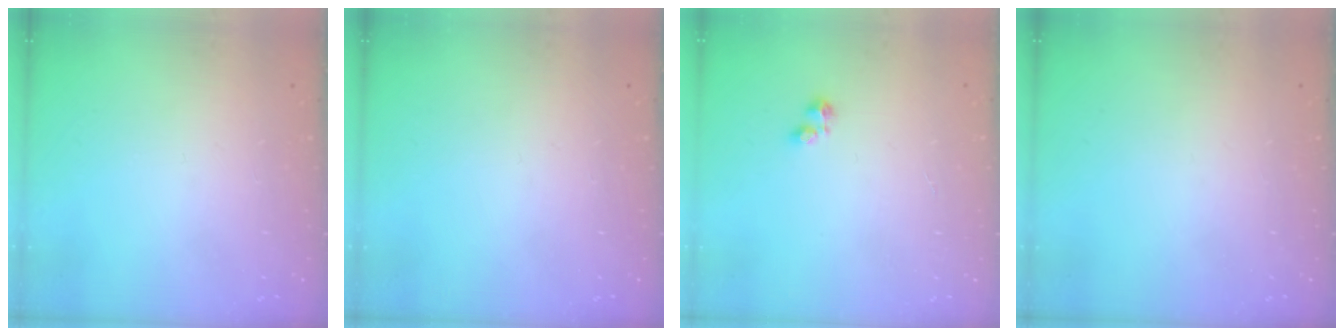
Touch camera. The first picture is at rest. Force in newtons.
{"total": 0.0}
{"total": 2.0, "press": 2.0, "slide": 0.2}
{"total": 0.0}